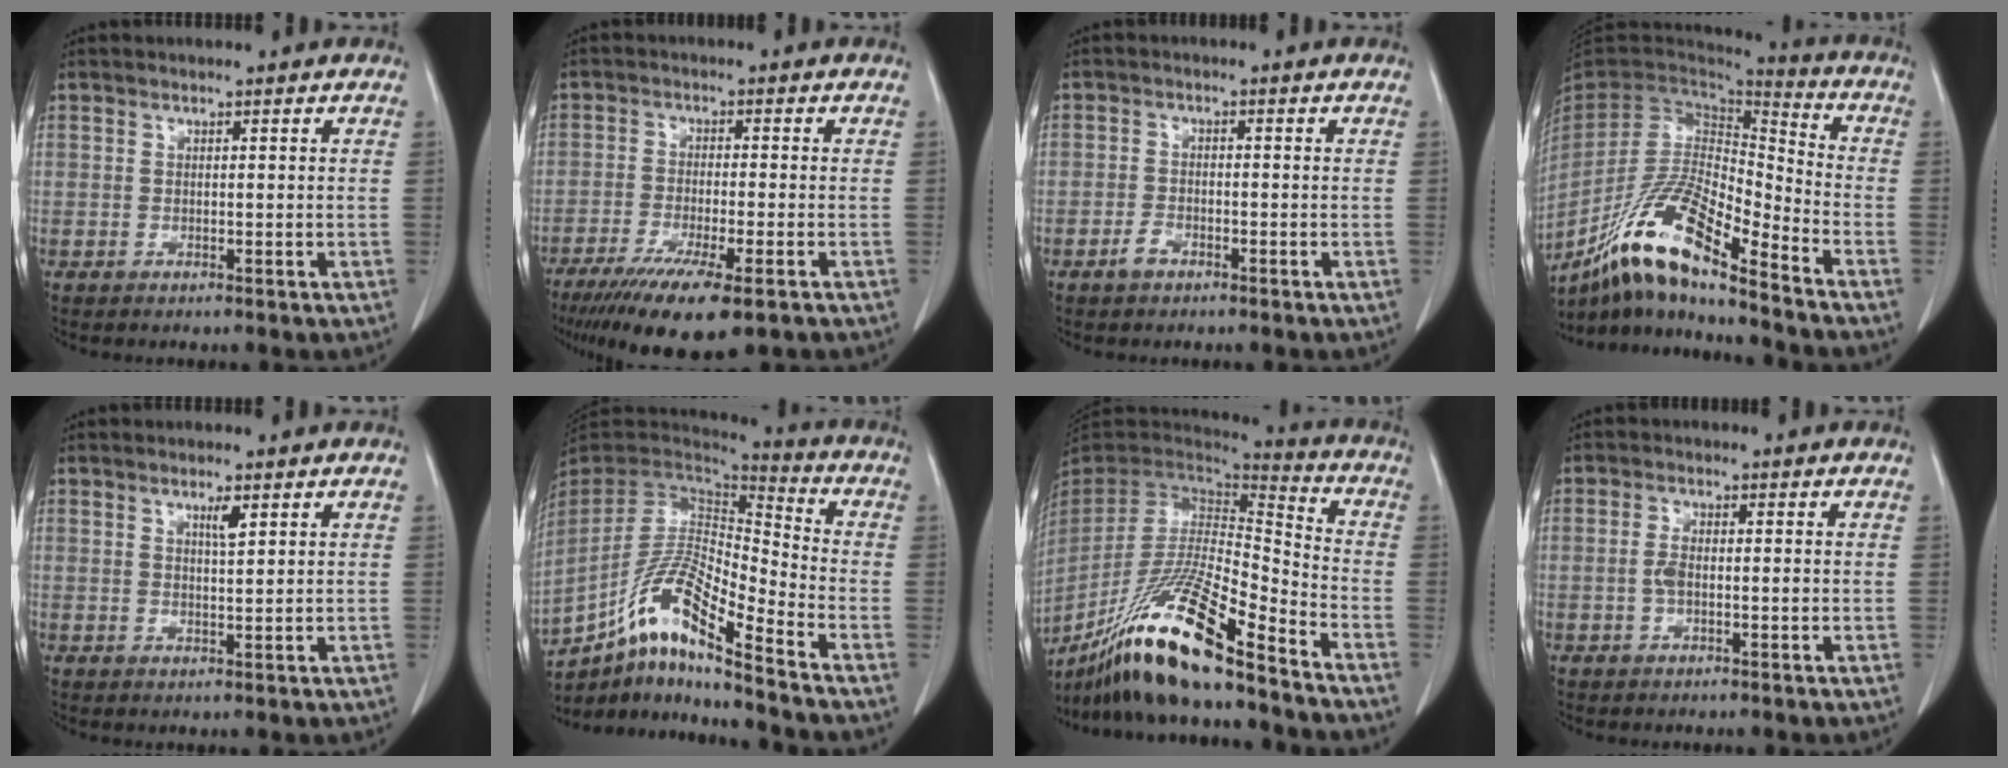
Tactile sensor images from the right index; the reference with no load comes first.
{"total": 12.2, "force": [-8.0, 1.7, 9.1], "torque": [-0.152, -0.031, -0.125]}
{"total": 2.1, "force": [-1.3, 1.2, 1.0], "torque": [-0.020, 0.005, -0.020]}
{"total": 17.1, "force": [-12.4, 2.4, 11.6], "torque": [-0.220, -0.002, -0.225]}
{"total": 2.0, "force": [1.1, 0.2, 1.7], "torque": [-0.032, -0.003, 0.020]}
{"total": 15.3, "force": [-10.0, 1.3, 11.5], "torque": [-0.223, 0.006, -0.178]}
{"total": 20.8, "force": [-15.2, 1.3, 14.2], "torque": [-0.285, -0.037, -0.280]}
{"total": 2.7, "force": [-0.4, 1.0, 2.5], "torque": [-0.055, 0.004, -0.008]}